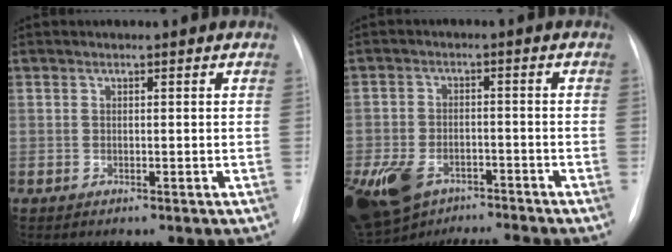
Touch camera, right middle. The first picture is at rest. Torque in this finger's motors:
{"motor_torque": [1.05, -1.09, 0.73, 0.12]}